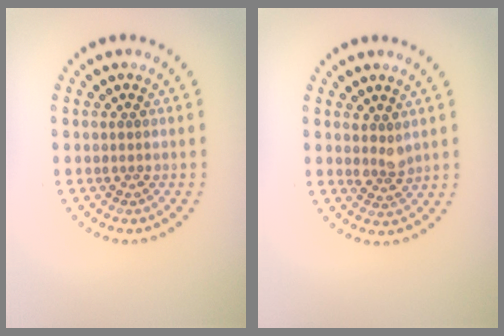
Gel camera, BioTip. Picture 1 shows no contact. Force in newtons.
{"total": 1.7, "press": 1.4, "slide": 1.0}